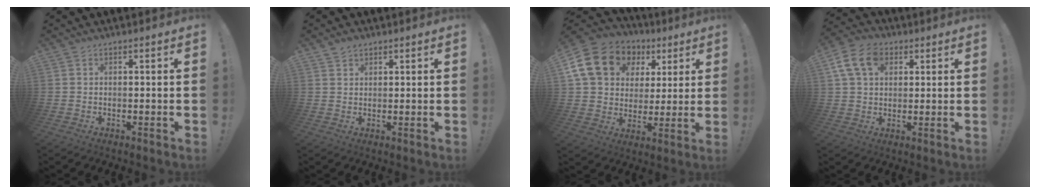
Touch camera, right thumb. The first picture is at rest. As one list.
[{"total": 2.0, "force": [1.7, 0.9, 0.5], "torque": [-0.005, -0.009, 0.031]}, {"total": 18.6, "force": [7.4, 14.4, 9.2], "torque": [-0.149, -0.018, 0.156]}, {"total": 11.6, "force": [4.5, 8.3, 6.8], "torque": [-0.128, 0.000, 0.089]}]